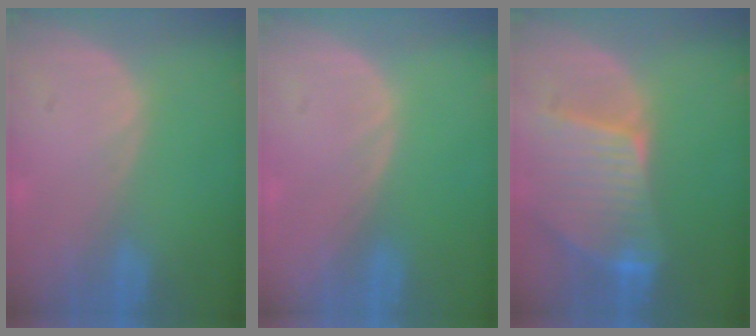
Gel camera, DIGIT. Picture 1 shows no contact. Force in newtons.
{"total": 0.0}
{"total": 9.5, "press": 8.4, "slide": 4.5}